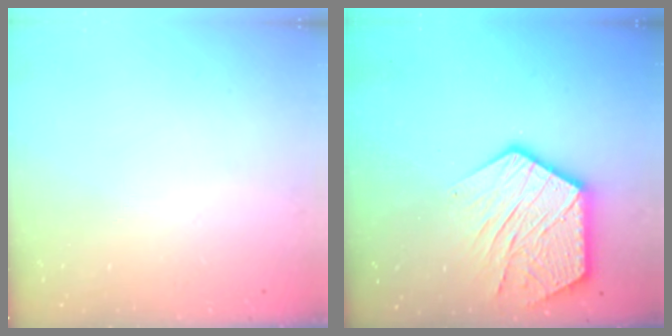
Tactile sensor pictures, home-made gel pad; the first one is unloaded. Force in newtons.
{"total": 16.4, "press": 16.4, "slide": 1.3}